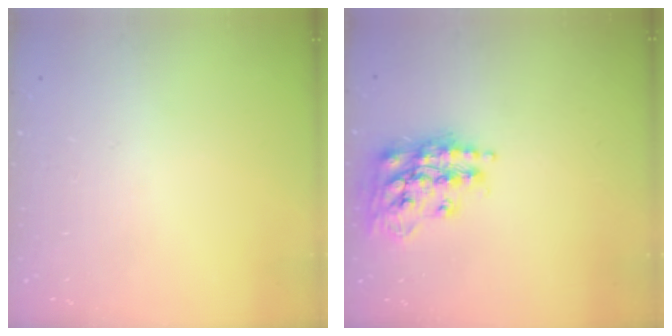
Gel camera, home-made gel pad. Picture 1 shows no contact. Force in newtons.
{"total": 16.5, "press": 16.5, "slide": 1.1}